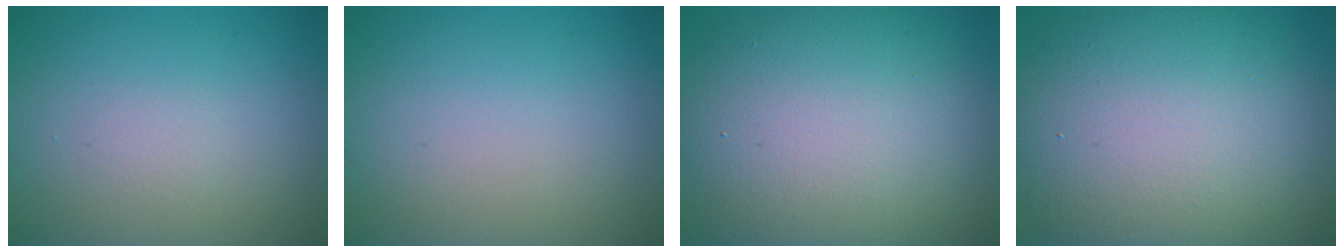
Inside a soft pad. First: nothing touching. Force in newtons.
{"total": 0.0}
{"total": 12.6, "press": 12.6, "slide": 1.5}
{"total": 14.1, "press": 14.1, "slide": 1.0}